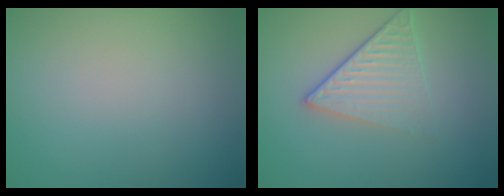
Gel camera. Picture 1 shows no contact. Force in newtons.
{"total": 3.7, "press": 2.7, "slide": 2.6}